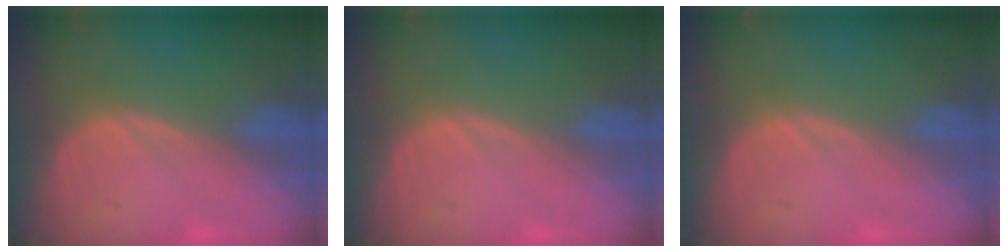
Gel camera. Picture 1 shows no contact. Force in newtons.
{"total": 0.0}
{"total": 0.0}